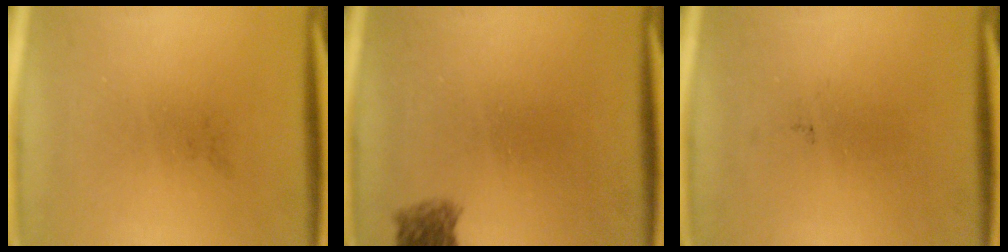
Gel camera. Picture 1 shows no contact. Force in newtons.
{"total": 2.6}
{"total": 0.0}